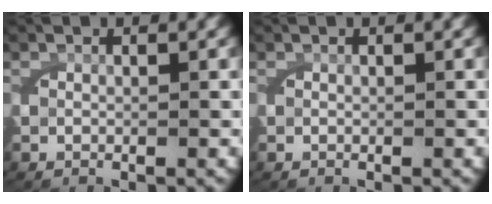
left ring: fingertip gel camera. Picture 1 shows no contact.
{"total": 0.0}